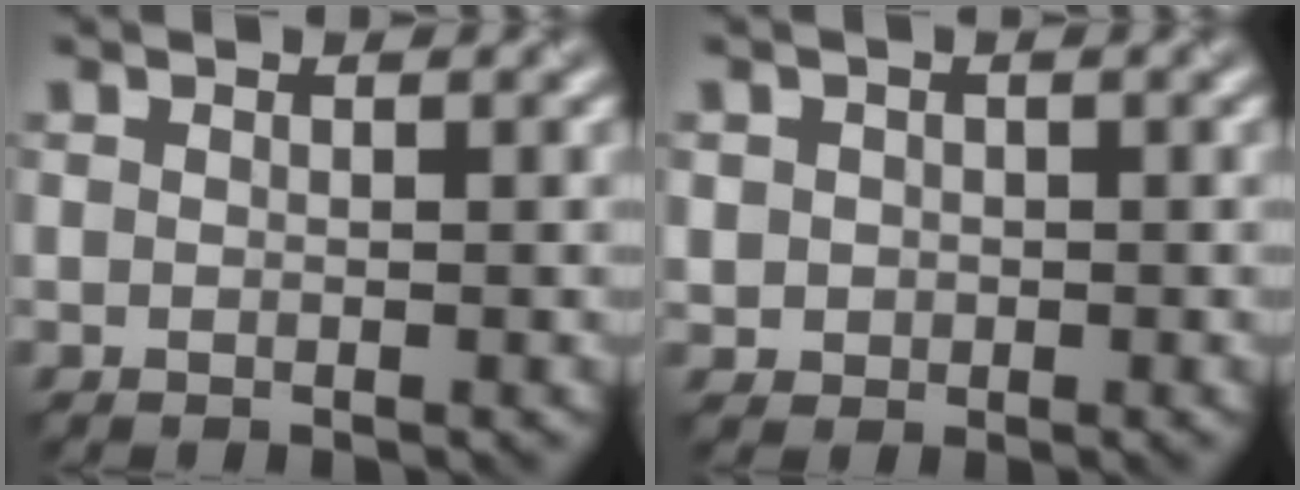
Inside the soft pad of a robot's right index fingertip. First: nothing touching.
{"total": 1.3, "force": [0.1, 1.3, 0.1], "torque": [0.010, -0.004, 0.005]}